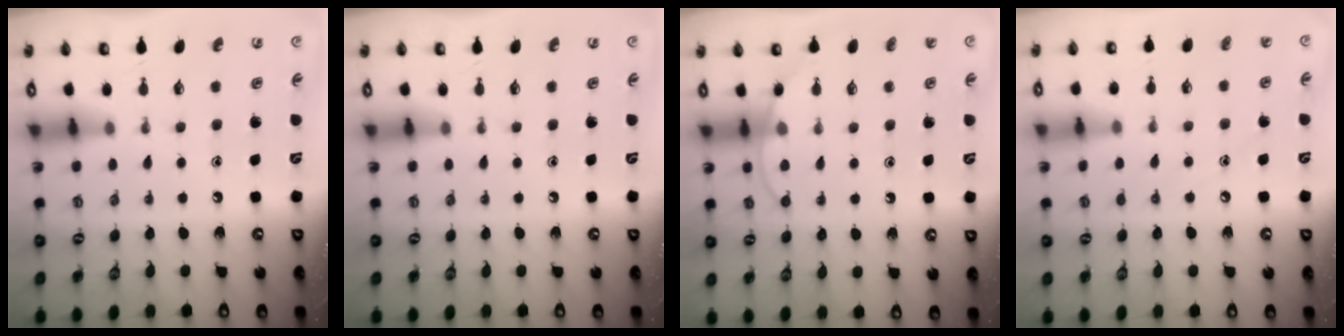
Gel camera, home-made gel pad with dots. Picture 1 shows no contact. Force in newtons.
{"total": 0.0}
{"total": 6.6, "press": 6.5, "slide": 0.6}
{"total": 5.5, "press": 5.5, "slide": 0.7}